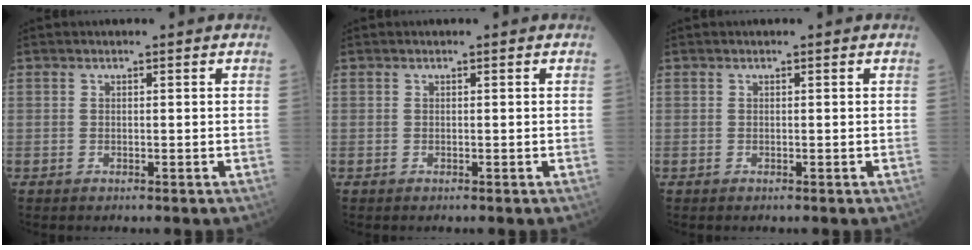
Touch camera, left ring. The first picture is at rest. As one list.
[{"total": 0.0}, {"total": 0.0}]